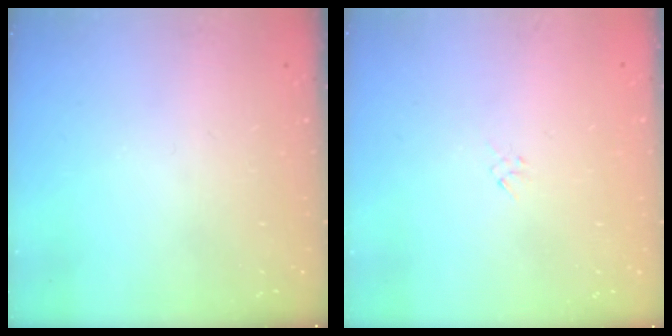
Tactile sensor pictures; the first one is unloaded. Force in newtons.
{"total": 1.3, "press": 1.2, "slide": 0.5}